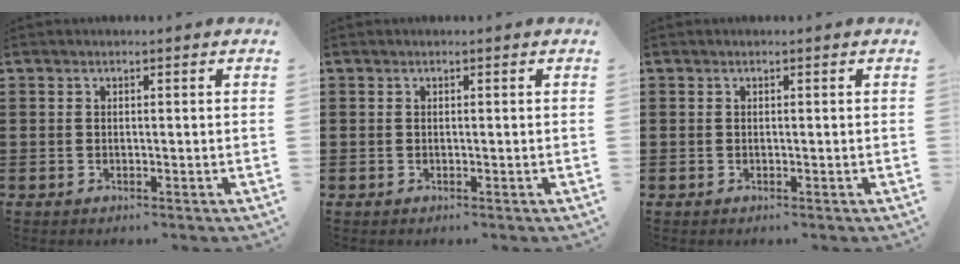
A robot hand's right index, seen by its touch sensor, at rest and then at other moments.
{"total": 0.0}
{"total": 0.0}